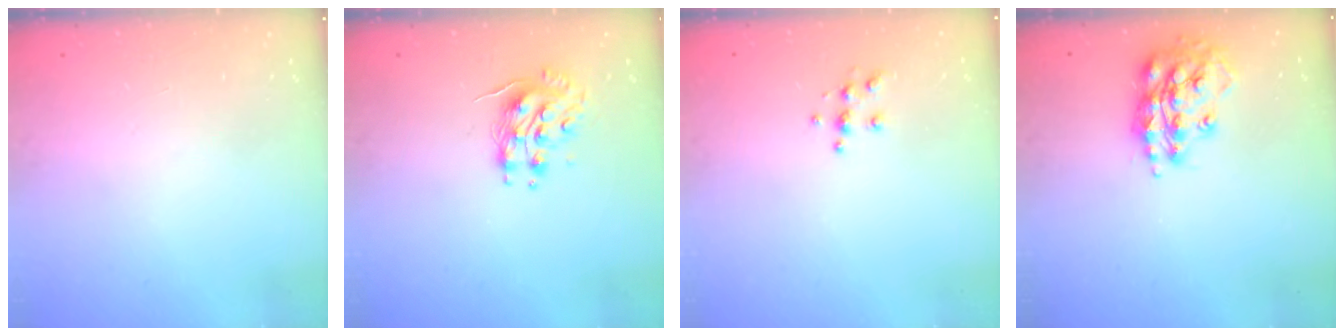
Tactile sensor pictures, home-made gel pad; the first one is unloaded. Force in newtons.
{"total": 8.5, "press": 8.4, "slide": 0.5}
{"total": 5.5, "press": 5.5, "slide": 0.5}
{"total": 17.4, "press": 17.4, "slide": 1.4}